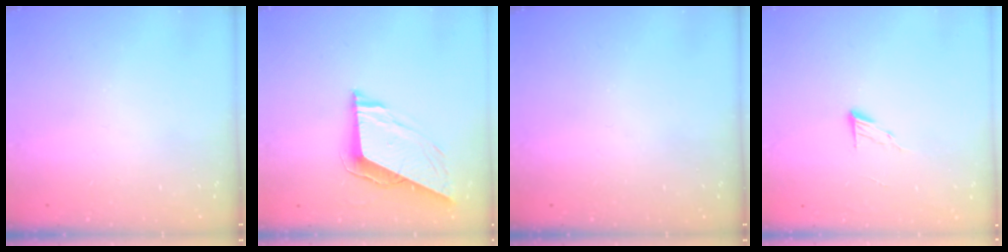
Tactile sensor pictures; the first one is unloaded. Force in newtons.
{"total": 8.9, "press": 8.9, "slide": 1.2}
{"total": 0.0}
{"total": 4.6, "press": 4.5, "slide": 0.5}